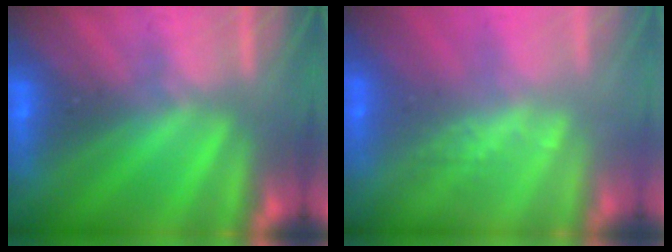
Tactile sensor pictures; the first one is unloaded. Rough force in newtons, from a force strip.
{"total": 2.4}